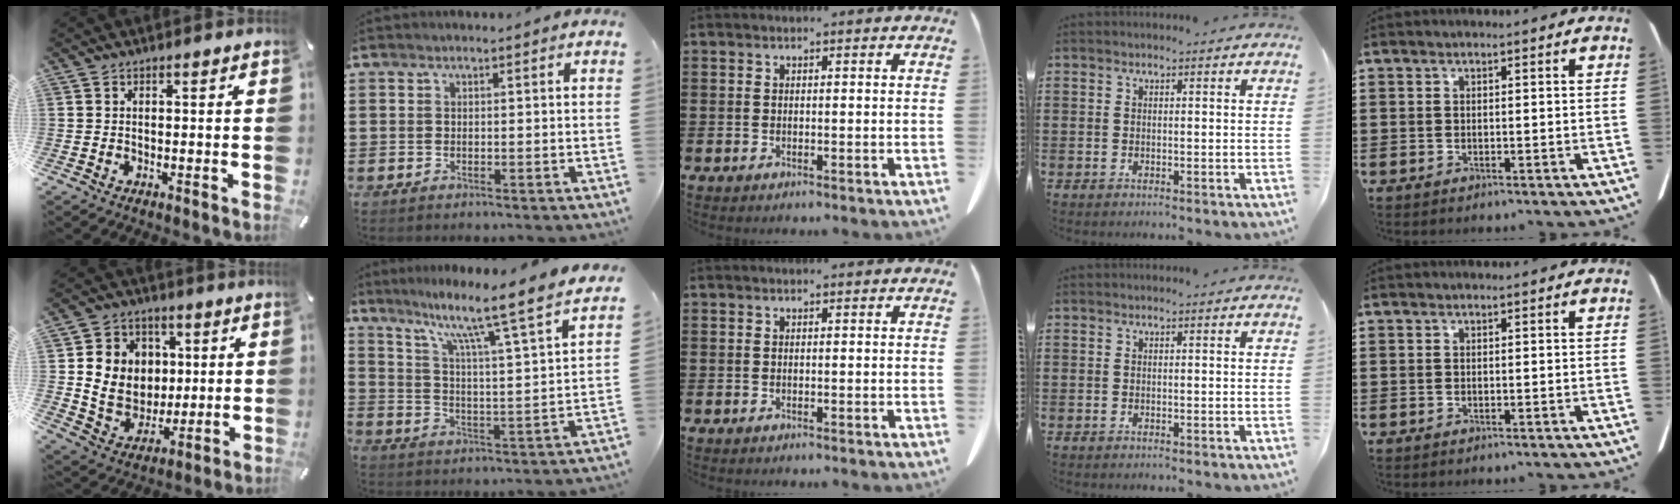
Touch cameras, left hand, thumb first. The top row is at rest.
{"thumb": {"total": 11.4, "force": [1.8, 10.7, 3.6], "torque": [-0.067, -0.002, 0.045]}, "index": {"total": 9.5, "force": [7.8, -1.1, 5.3], "torque": [-0.117, -0.070, 0.116]}}